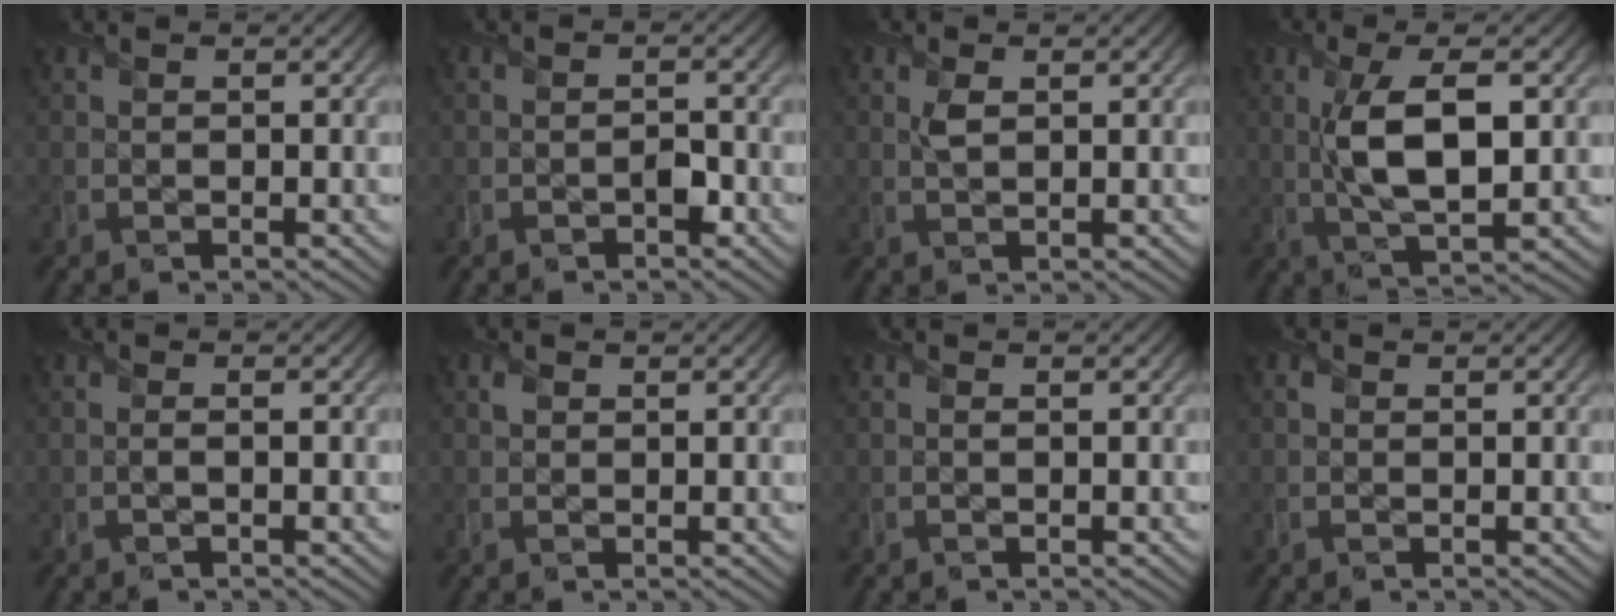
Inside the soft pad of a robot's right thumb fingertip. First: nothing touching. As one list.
[{"total": 1.6, "force": [-1.0, 0.9, 0.8], "torque": [-0.008, 0.001, -0.018]}, {"total": 1.7, "force": [0.6, 0.8, 1.3], "torque": [-0.031, -0.002, 0.013]}, {"total": 9.3, "force": [0.9, 3.5, 8.6], "torque": [-0.165, 0.001, 0.017]}, {"total": 0.8, "force": [-0.2, 0.1, 0.8], "torque": [-0.012, -0.002, -0.006]}, {"total": 0.8, "force": [0.4, 0.7, 0.1], "torque": [-0.002, -0.001, 0.008]}, {"total": 0.0}, {"total": 0.5, "force": [0.1, 0.5, 0.0], "torque": [0.003, -0.001, -0.001]}]